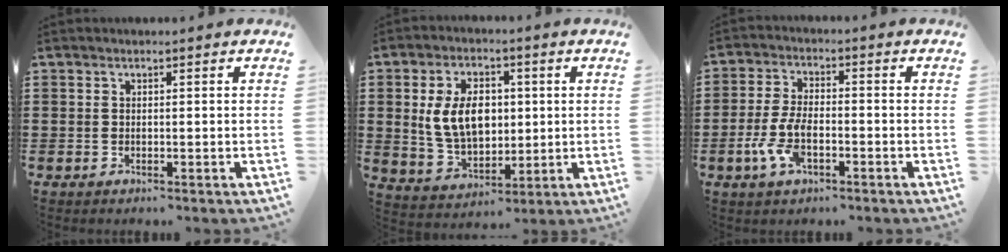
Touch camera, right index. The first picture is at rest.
{"total": 9.2, "force": [1.2, 6.1, 6.8], "torque": [-0.154, 0.011, 0.015]}
{"total": 6.6, "force": [-2.3, 3.0, 5.4], "torque": [-0.126, -0.003, -0.048]}